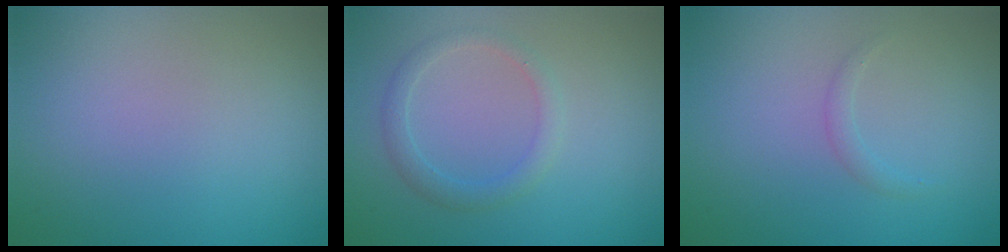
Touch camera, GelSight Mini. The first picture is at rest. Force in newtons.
{"total": 1.9, "press": 1.9, "slide": 0.1}
{"total": 0.8, "press": 0.8, "slide": 0.1}